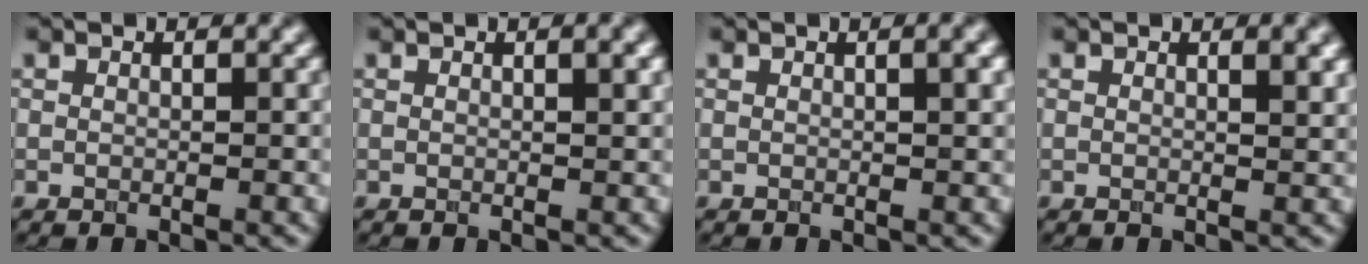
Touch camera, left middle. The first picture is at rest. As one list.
[{"total": 1.5, "force": [0.6, 0.3, 1.3], "torque": [-0.018, 0.003, 0.007]}, {"total": 2.1, "force": [0.6, 0.5, 1.9], "torque": [-0.020, 0.006, 0.005]}, {"total": 1.9, "force": [0.9, 0.6, 1.5], "torque": [-0.013, 0.001, 0.012]}]